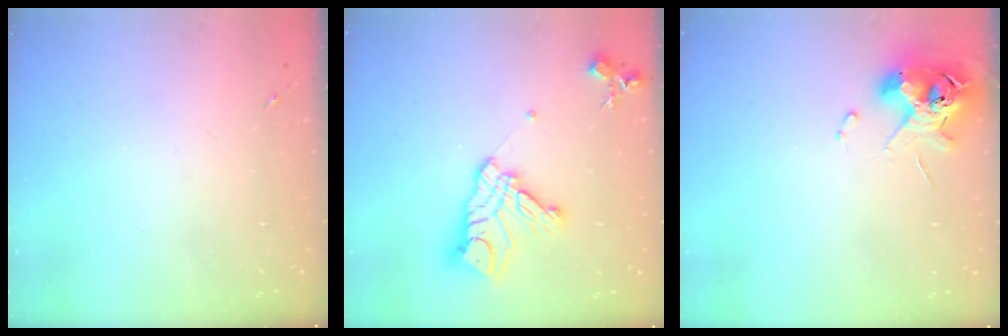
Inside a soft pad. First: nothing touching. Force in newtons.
{"total": 15.7, "press": 15.7, "slide": 1.5}
{"total": 11.3, "press": 11.2, "slide": 1.7}